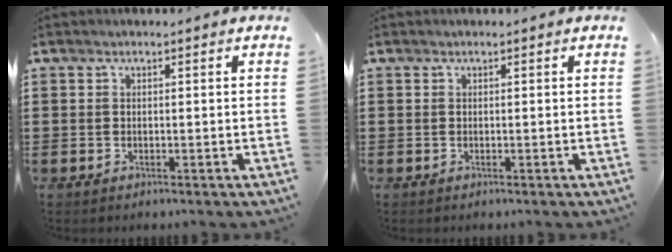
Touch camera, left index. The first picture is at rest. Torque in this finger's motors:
{"motor_torque": [0.05, -0.07, 0.04, 0.01]}